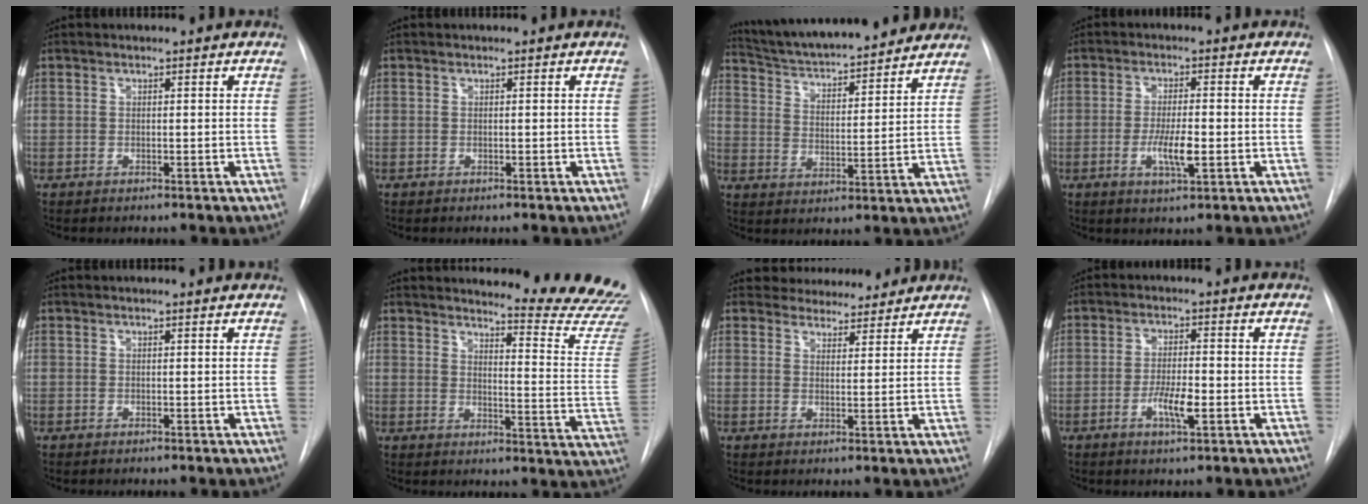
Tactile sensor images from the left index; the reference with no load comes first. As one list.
[{"total": 0.0}, {"total": 20.1, "force": [18.0, 3.0, 8.2], "torque": [-0.131, 0.013, 0.264]}, {"total": 5.2, "force": [-1.2, 1.0, 4.9], "torque": [-0.094, -0.007, -0.020]}, {"total": 1.2, "force": [1.2, 0.0, 0.3], "torque": [-0.012, 0.007, 0.014]}, {"total": 19.9, "force": [19.5, -0.3, 4.3], "torque": [-0.055, -0.160, 0.209]}, {"total": 7.6, "force": [7.2, 2.4, 0.9], "torque": [0.001, 0.006, 0.093]}, {"total": 4.6, "force": [-1.6, 0.9, 4.3], "torque": [-0.079, -0.002, -0.026]}]